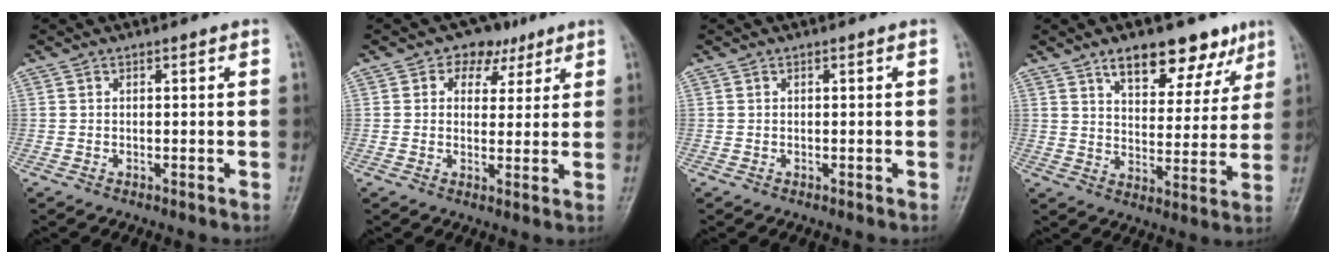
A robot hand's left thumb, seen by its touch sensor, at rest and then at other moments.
{"total": 6.1, "force": [3.2, 4.8, 2.0], "torque": [0.010, -0.005, 0.043]}
{"total": 0.0}
{"total": 13.3, "force": [8.6, 6.7, 7.6], "torque": [-0.059, -0.043, 0.129]}